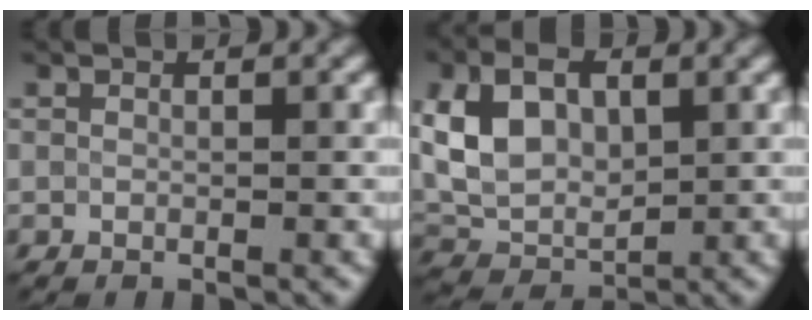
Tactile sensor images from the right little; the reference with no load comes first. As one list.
[{"total": 6.8, "force": [1.5, 4.5, 4.8], "torque": [-0.091, 0.005, 0.023]}]